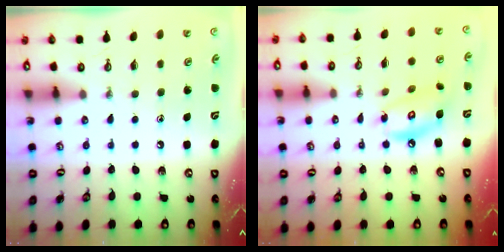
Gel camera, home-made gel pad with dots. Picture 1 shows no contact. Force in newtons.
{"total": 10.5, "press": 10.5, "slide": 0.8}